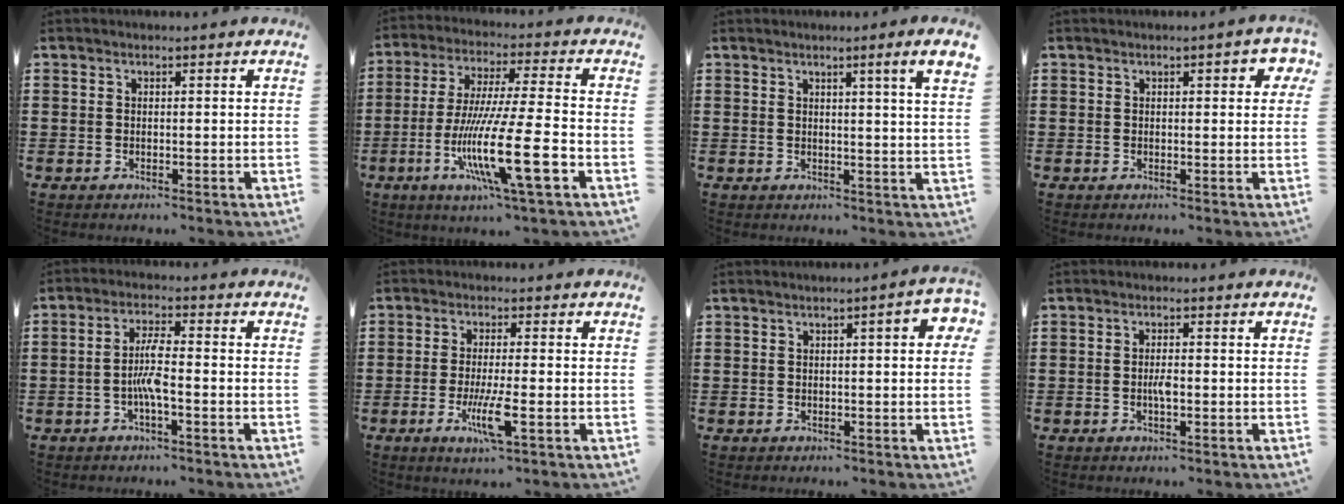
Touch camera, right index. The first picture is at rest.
{"total": 17.4, "force": [-5.9, 2.2, 16.2], "torque": [-0.323, -0.011, -0.104]}
{"total": 3.4, "force": [1.9, -0.9, 2.7], "torque": [-0.045, -0.008, 0.028]}
{"total": 1.9, "force": [0.5, 0.7, 1.7], "torque": [-0.018, 0.001, 0.003]}
{"total": 4.9, "force": [-1.3, 0.9, 4.7], "torque": [-0.105, -0.003, -0.032]}
{"total": 6.3, "force": [-2.2, 0.7, 5.9], "torque": [-0.114, -0.020, -0.040]}
{"total": 3.0, "force": [0.3, 0.5, 3.0], "torque": [-0.045, 0.002, 0.001]}
{"total": 2.3, "force": [-0.5, 0.6, 2.1], "torque": [-0.047, 0.000, -0.011]}